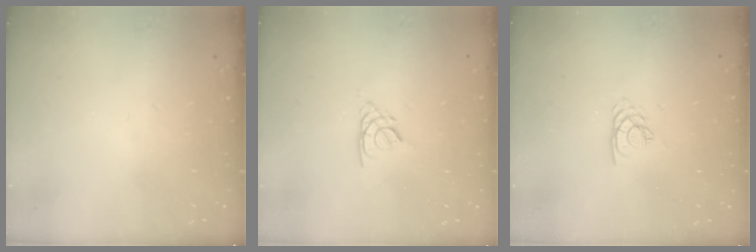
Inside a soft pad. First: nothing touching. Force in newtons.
{"total": 2.2, "press": 2.1, "slide": 0.5}
{"total": 2.7, "press": 2.7, "slide": 0.1}